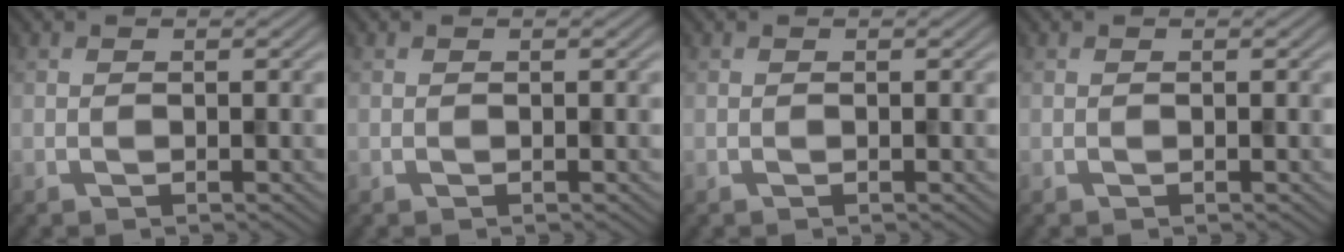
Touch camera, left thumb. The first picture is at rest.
{"total": 0.0}
{"total": 0.0}
{"total": 0.0}